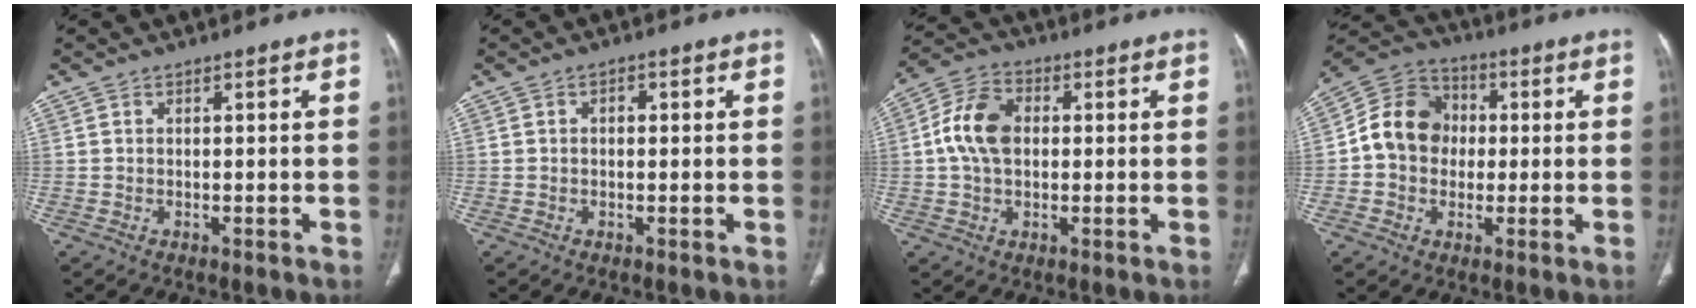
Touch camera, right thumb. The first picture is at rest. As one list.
[{"total": 1.4, "force": [0.3, 1.0, 1.0], "torque": [-0.013, 0.006, 0.002]}, {"total": 9.8, "force": [0.7, 6.8, 7.1], "torque": [-0.131, 0.020, 0.008]}, {"total": 11.9, "force": [0.2, 10.2, 6.0], "torque": [-0.080, 0.030, -0.009]}]